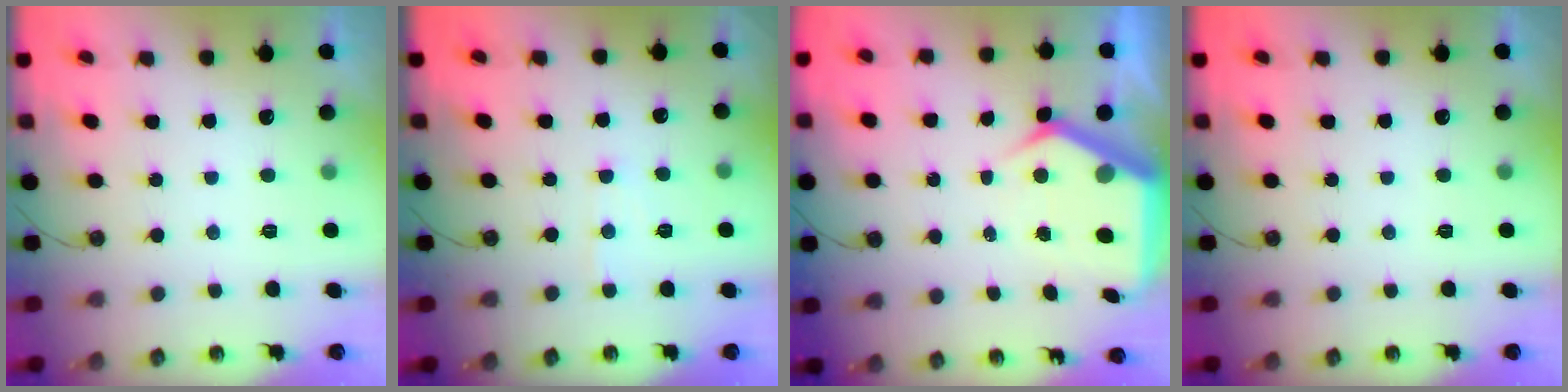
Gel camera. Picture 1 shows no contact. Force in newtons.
{"total": 4.7, "press": 4.7, "slide": 0.6}
{"total": 7.8, "press": 7.7, "slide": 1.3}
{"total": 0.0}